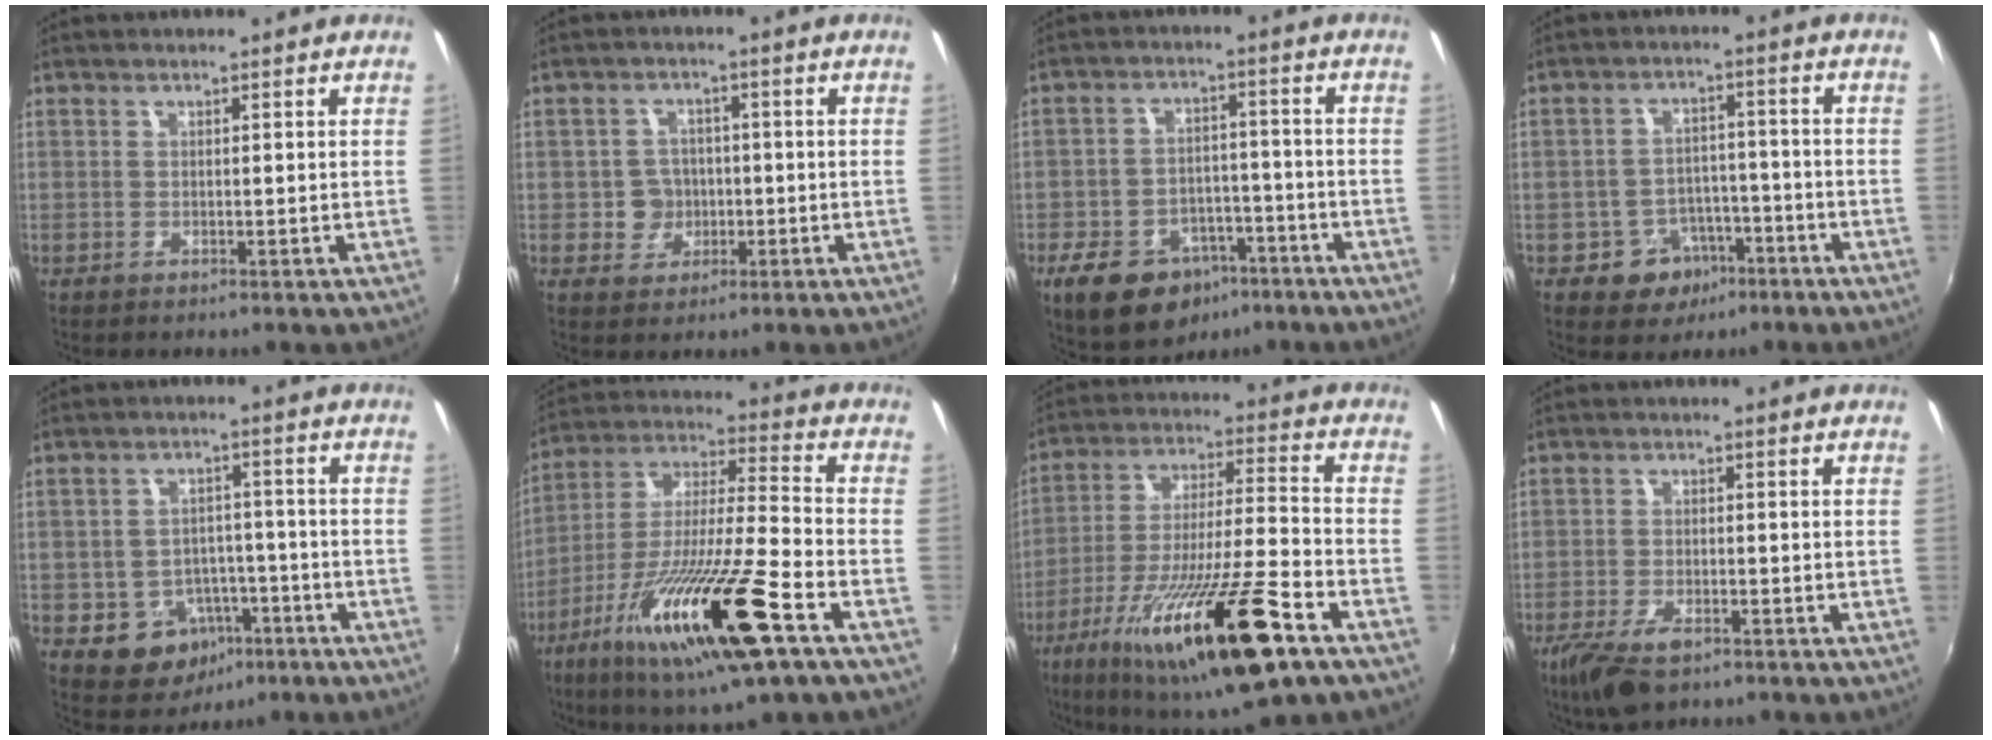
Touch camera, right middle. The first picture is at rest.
{"total": 4.6, "force": [-0.9, 4.4, 0.8], "torque": [-0.016, 0.012, -0.009]}
{"total": 15.3, "force": [-10.1, 8.3, 7.9], "torque": [-0.182, -0.009, -0.161]}
{"total": 7.3, "force": [-4.0, 5.7, 1.8], "torque": [-0.048, 0.019, -0.048]}
{"total": 9.9, "force": [-4.6, 7.9, 3.8], "torque": [-0.083, 0.019, -0.044]}
{"total": 22.6, "force": [-11.4, 2.5, 19.3], "torque": [-0.357, -0.060, -0.206]}
{"total": 24.6, "force": [-13.3, 3.8, 20.3], "torque": [-0.370, -0.058, -0.225]}
{"total": 8.1, "force": [-5.4, 3.2, 5.1], "torque": [-0.128, -0.024, -0.101]}